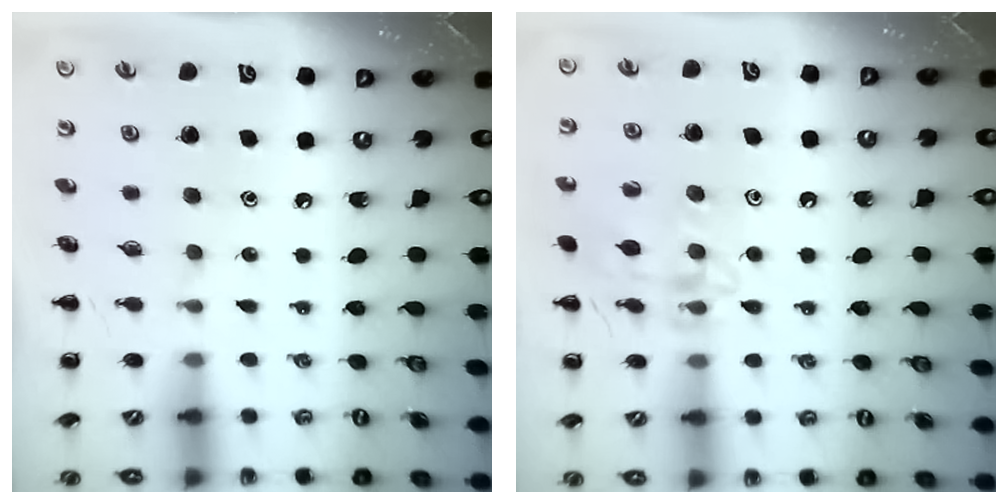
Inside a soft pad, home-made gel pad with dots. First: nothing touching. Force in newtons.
{"total": 12.9, "press": 12.9, "slide": 0.8}